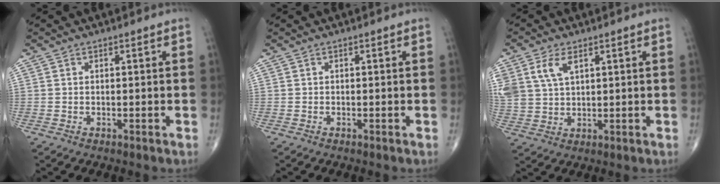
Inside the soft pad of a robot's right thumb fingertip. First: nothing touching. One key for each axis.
{"total": 0.0}
{"total": 8.3, "fx": 3.7, "fy": 4.8, "fz": 5.7, "tx": -0.125, "ty": -0.002, "tz": 0.082}